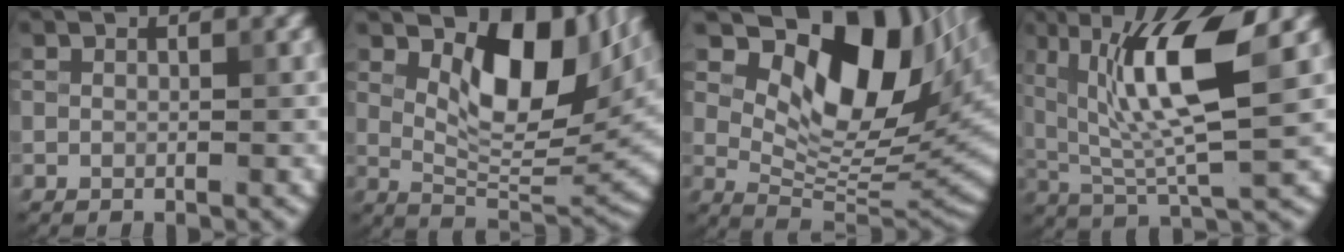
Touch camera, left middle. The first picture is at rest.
{"total": 9.0, "force": [3.5, 4.2, 7.1], "torque": [-0.110, -0.011, 0.057]}
{"total": 12.2, "force": [5.5, 6.2, 9.0], "torque": [-0.135, -0.006, 0.102]}
{"total": 9.2, "force": [3.0, 2.1, 8.4], "torque": [-0.156, -0.001, 0.057]}